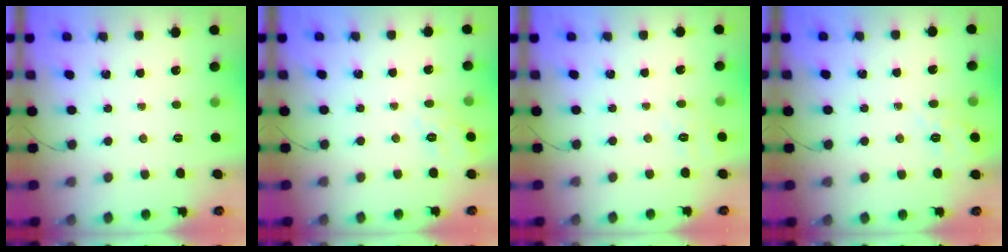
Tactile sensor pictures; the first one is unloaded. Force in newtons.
{"total": 9.4, "press": 9.3, "slide": 1.3}
{"total": 6.2, "press": 5.8, "slide": 2.3}
{"total": 3.6, "press": 3.5, "slide": 1.0}